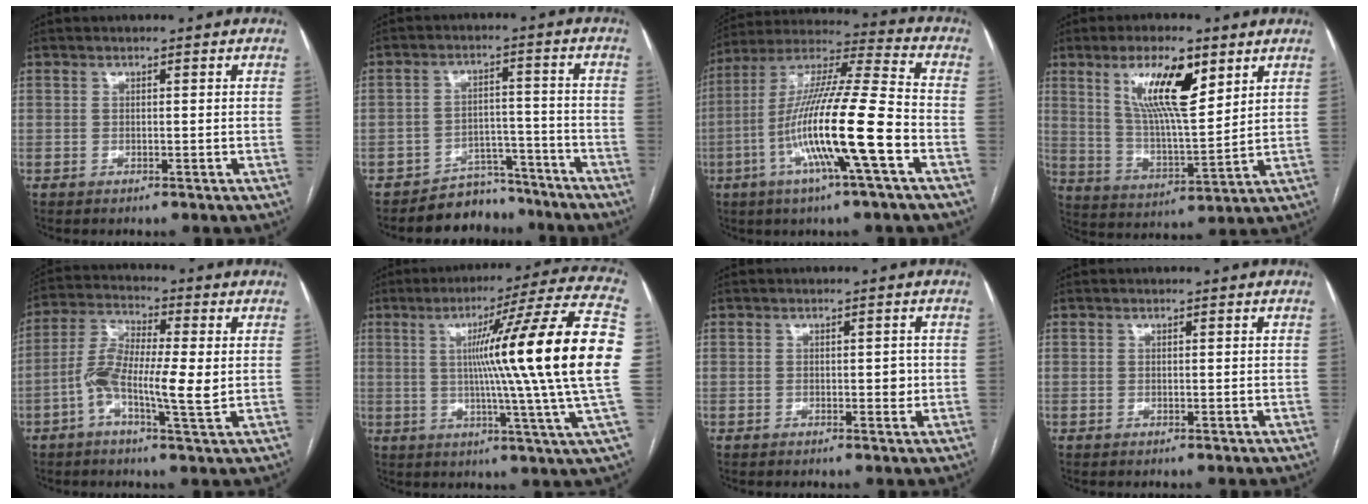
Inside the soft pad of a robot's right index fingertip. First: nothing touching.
{"total": 6.9, "force": [-6.1, 3.3, -0.3], "torque": [0.021, 0.044, -0.095]}
{"total": 18.2, "force": [-5.6, 0.0, 17.3], "torque": [-0.328, -0.007, -0.109]}
{"total": 12.6, "force": [6.2, 3.0, 10.5], "torque": [-0.196, 0.002, 0.117]}
{"total": 10.5, "force": [-1.5, 1.9, 10.2], "torque": [-0.203, 0.011, -0.035]}
{"total": 23.6, "force": [1.6, -2.3, 23.4], "torque": [-0.294, 0.006, 0.004]}
{"total": 1.9, "force": [-0.2, 1.0, 1.6], "torque": [-0.019, 0.002, -0.001]}
{"total": 0.0}